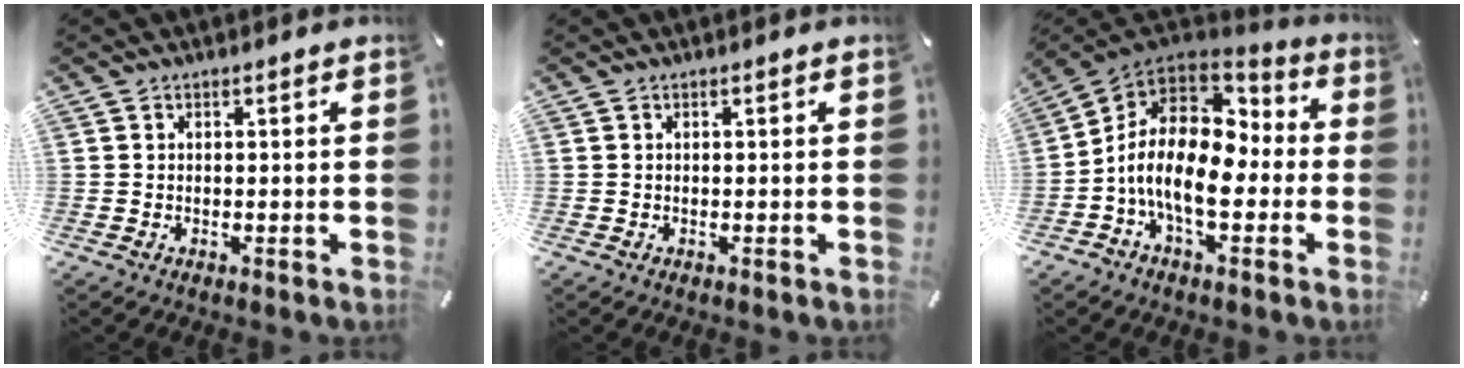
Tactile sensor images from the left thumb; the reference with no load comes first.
{"total": 0.0}
{"total": 14.8, "force": [-4.2, 8.5, 11.3], "torque": [-0.224, 0.005, -0.075]}